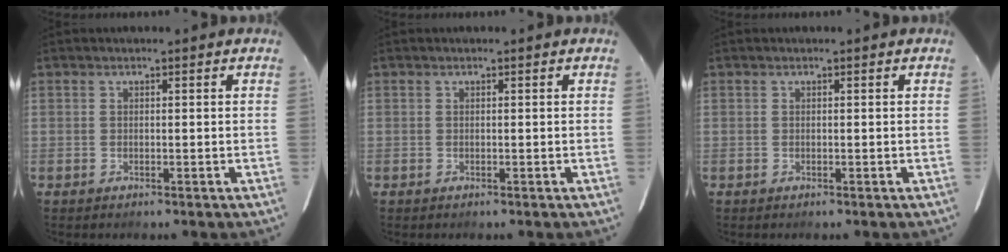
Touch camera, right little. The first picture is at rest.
{"total": 0.0}
{"total": 0.0}